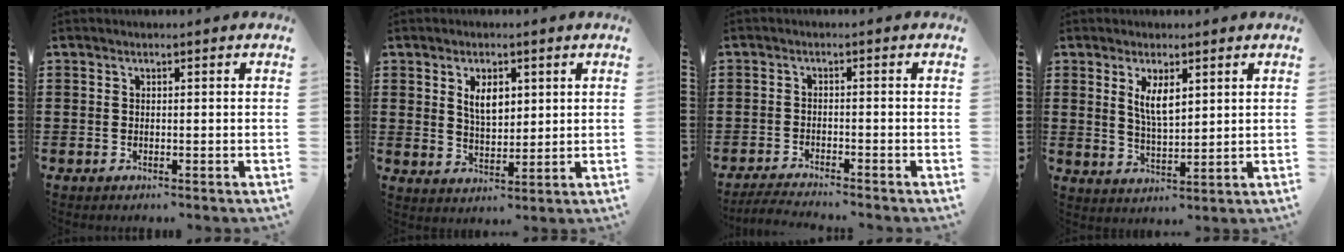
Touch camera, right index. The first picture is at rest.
{"total": 4.7, "force": [1.9, 2.5, 3.6], "torque": [-0.063, 0.003, 0.029]}
{"total": 2.8, "force": [-2.8, -0.2, 0.2], "torque": [-0.013, -0.006, -0.061]}
{"total": 4.8, "force": [1.9, 1.7, 4.0], "torque": [-0.076, 0.000, 0.032]}